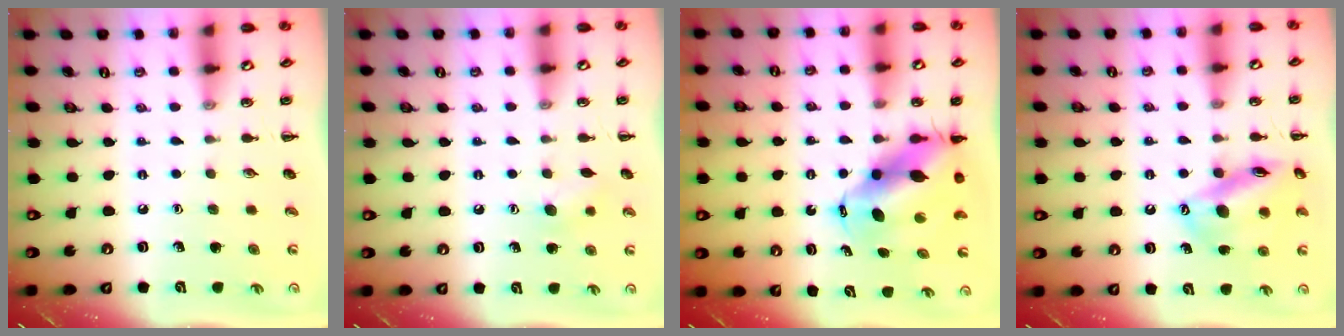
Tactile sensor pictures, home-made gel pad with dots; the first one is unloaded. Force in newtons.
{"total": 7.9, "press": 7.7, "slide": 1.4}
{"total": 10.5, "press": 10.2, "slide": 2.5}
{"total": 15.5, "press": 15.3, "slide": 2.3}